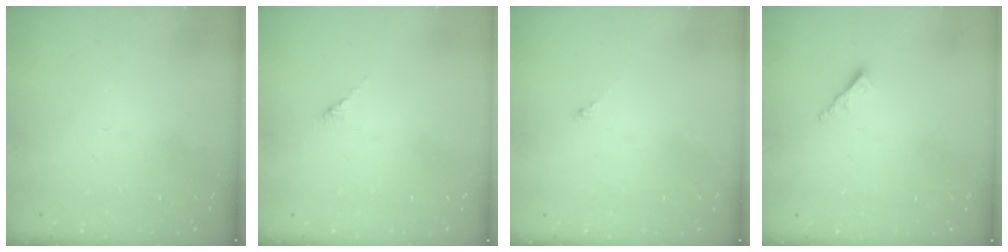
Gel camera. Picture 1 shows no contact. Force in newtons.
{"total": 2.7, "press": 2.7, "slide": 0.7}
{"total": 0.0}
{"total": 2.3, "press": 2.2, "slide": 0.6}